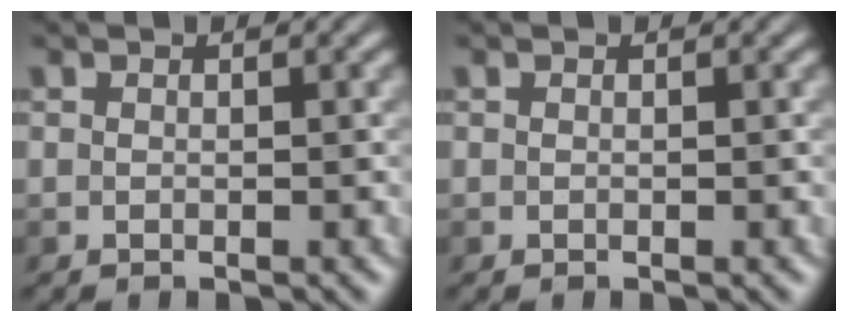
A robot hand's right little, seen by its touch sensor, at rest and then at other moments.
{"total": 0.0}